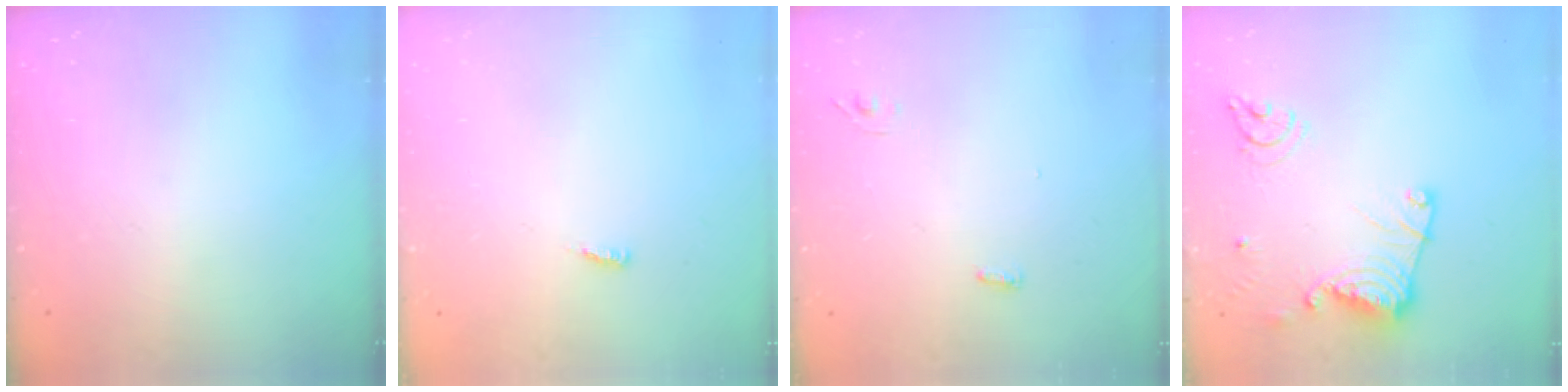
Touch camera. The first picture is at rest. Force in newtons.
{"total": 2.6, "press": 2.6, "slide": 0.3}
{"total": 3.3, "press": 2.9, "slide": 1.7}
{"total": 15.2, "press": 15.1, "slide": 1.8}